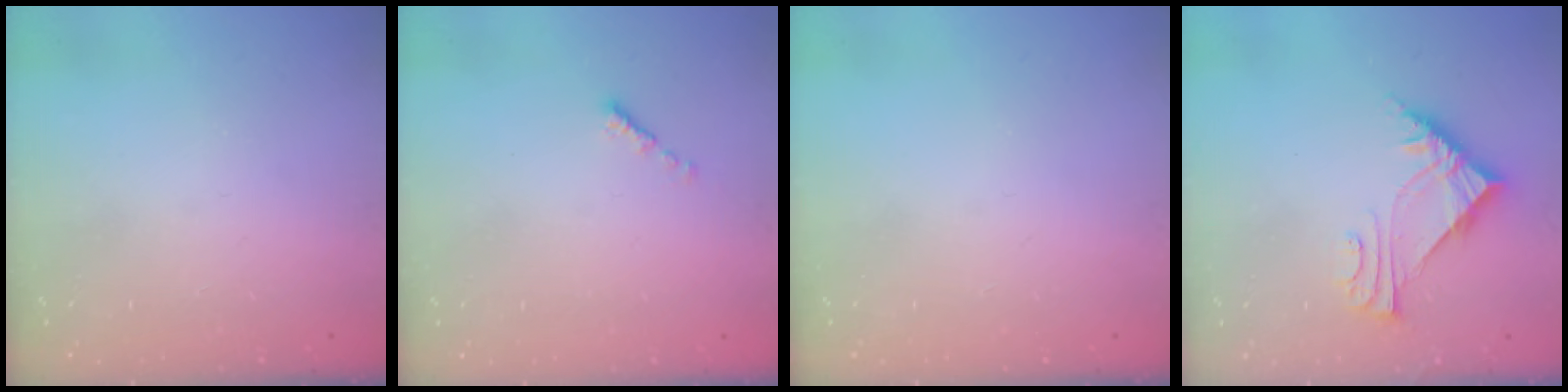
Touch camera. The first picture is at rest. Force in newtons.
{"total": 0.0}
{"total": 0.0}
{"total": 6.6, "press": 6.6, "slide": 0.4}